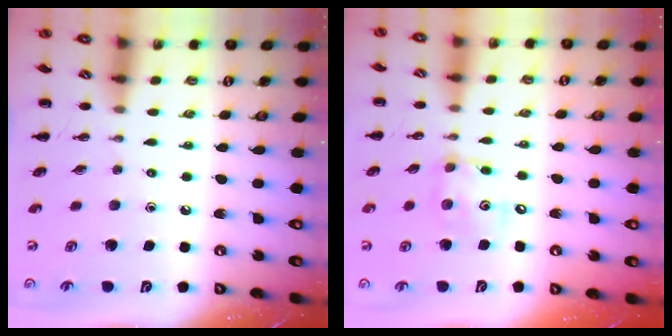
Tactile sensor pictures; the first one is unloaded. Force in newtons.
{"total": 7.4, "press": 7.4, "slide": 1.0}